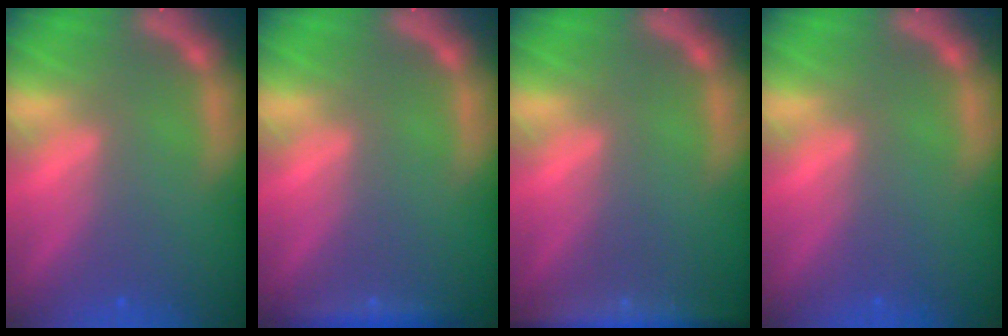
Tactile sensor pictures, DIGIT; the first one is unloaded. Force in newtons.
{"total": 1.9}
{"total": 6.0}
{"total": 0.0}